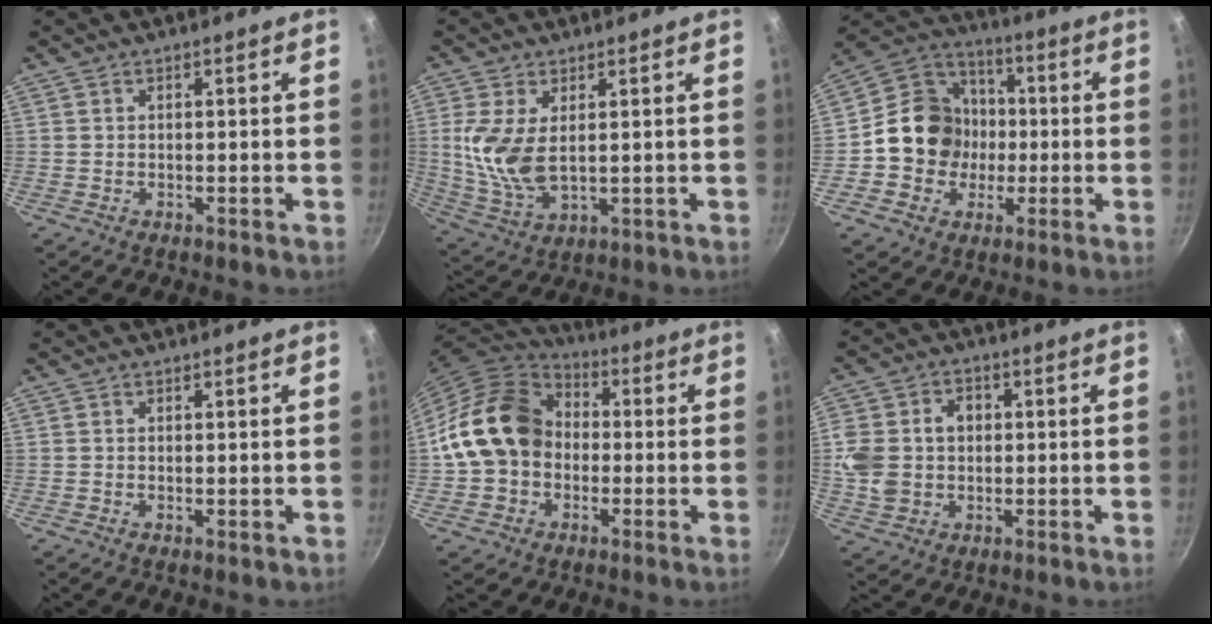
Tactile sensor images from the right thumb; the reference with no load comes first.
{"total": 10.2, "force": [1.8, 5.5, 8.4], "torque": [-0.172, -0.014, 0.046]}
{"total": 14.3, "force": [-1.3, 12.8, 6.3], "torque": [-0.075, 0.033, -0.037]}
{"total": 0.5, "force": [0.1, 0.2, 0.5], "torque": [-0.007, -0.004, 0.000]}
{"total": 16.5, "force": [-0.3, 13.3, 9.7], "torque": [-0.145, 0.038, -0.014]}
{"total": 10.7, "force": [0.6, 8.8, 6.2], "torque": [-0.104, 0.010, 0.005]}